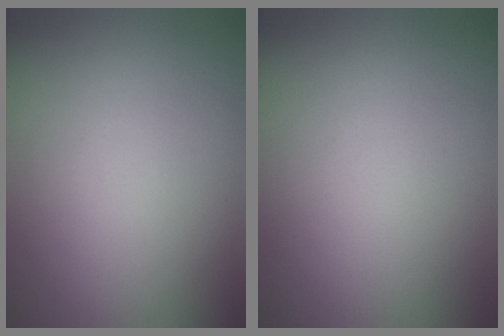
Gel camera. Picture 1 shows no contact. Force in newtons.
{"total": 0.0}